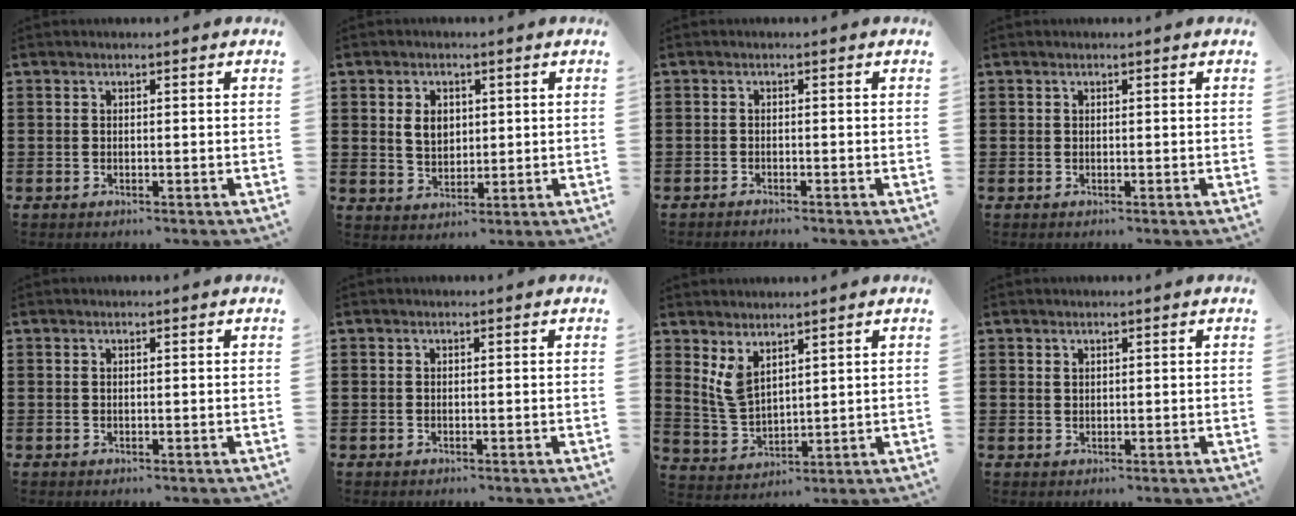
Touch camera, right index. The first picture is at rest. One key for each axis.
{"total": 4.0, "fx": 0.9, "fy": 2.9, "fz": 2.6, "tx": -0.052, "ty": 0.008, "tz": 0.012}
{"total": 0.8, "fx": -0.8, "fy": -0.1, "fz": 0.0, "tx": -0.002, "ty": -0.001, "tz": -0.017}
{"total": 0.0}
{"total": 0.0}
{"total": 0.0}
{"total": 4.7, "fx": 3.0, "fy": 2.1, "fz": 2.9, "tx": -0.082, "ty": -0.010, "tz": 0.052}
{"total": 0.8, "fx": 0.7, "fy": 0.4, "fz": 0.1, "tx": -0.004, "ty": 0.002, "tz": 0.014}